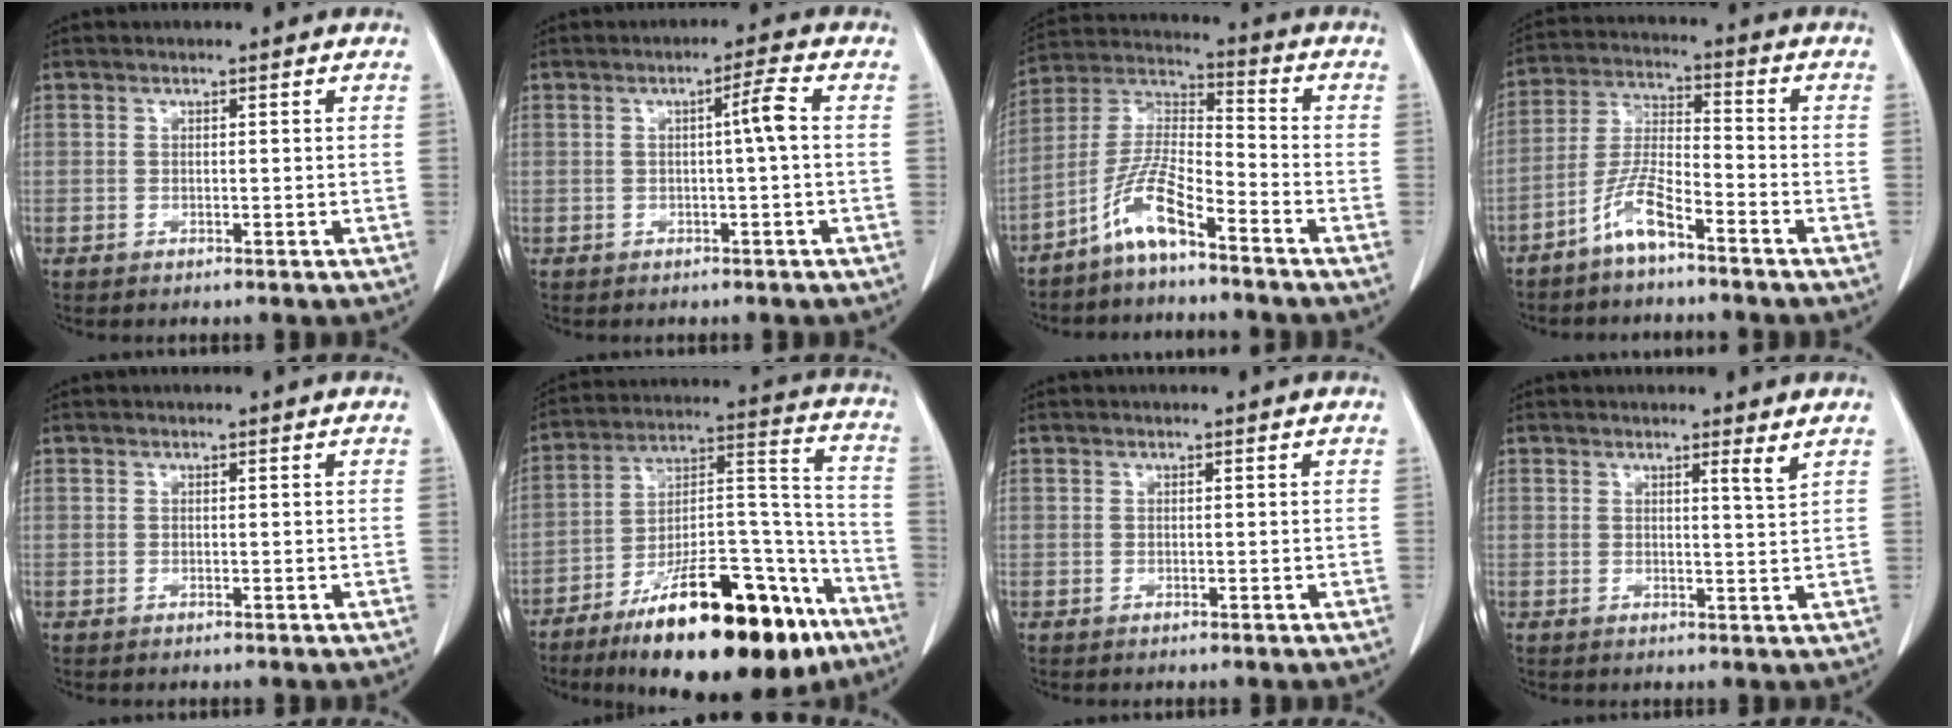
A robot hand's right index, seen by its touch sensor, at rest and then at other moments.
{"total": 3.3, "force": [0.1, -0.5, 3.2], "torque": [-0.051, 0.004, 0.001]}
{"total": 9.1, "force": [-6.2, 1.3, 6.5], "torque": [-0.145, 0.003, -0.128]}
{"total": 7.2, "force": [-5.0, 1.2, 5.0], "torque": [-0.113, 0.002, -0.103]}
{"total": 0.0}
{"total": 25.9, "force": [-17.3, 7.1, 17.8], "torque": [-0.228, 0.029, -0.273]}
{"total": 0.0}
{"total": 1.8, "force": [1.4, -0.5, 1.1], "torque": [-0.020, -0.015, 0.018]}